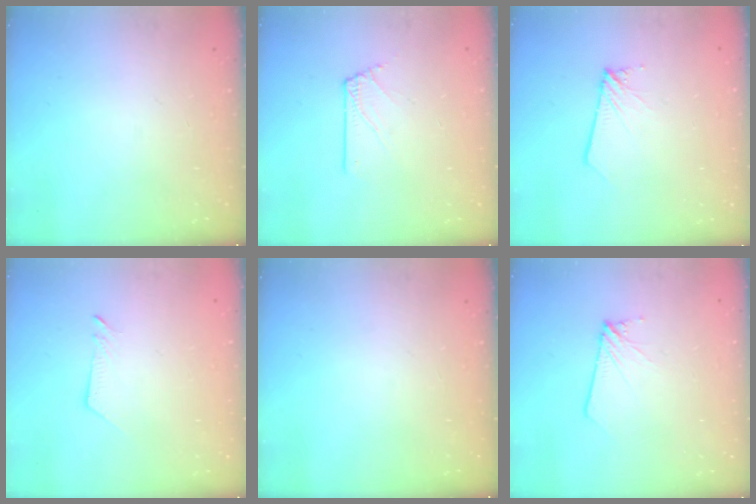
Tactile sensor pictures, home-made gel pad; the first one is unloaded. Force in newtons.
{"total": 3.0, "press": 2.9, "slide": 0.5}
{"total": 2.0, "press": 2.0, "slide": 0.1}
{"total": 3.6, "press": 3.6, "slide": 0.5}
{"total": 0.0}
{"total": 2.8, "press": 2.8, "slide": 0.4}